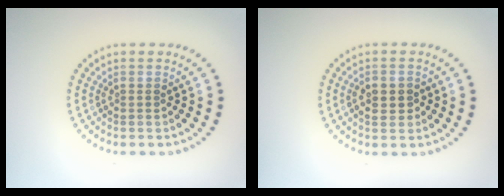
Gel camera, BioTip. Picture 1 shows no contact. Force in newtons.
{"total": 2.0, "press": 2.0, "slide": 0.2}